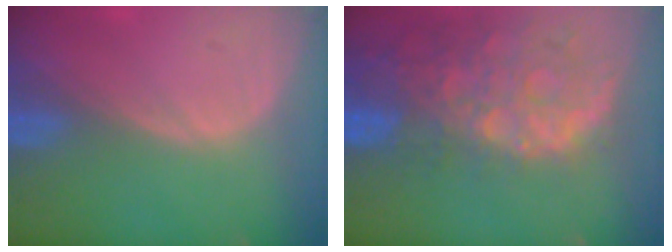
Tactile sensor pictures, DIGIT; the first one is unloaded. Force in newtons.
{"total": 13.9, "press": 11.3, "slide": 8.1}